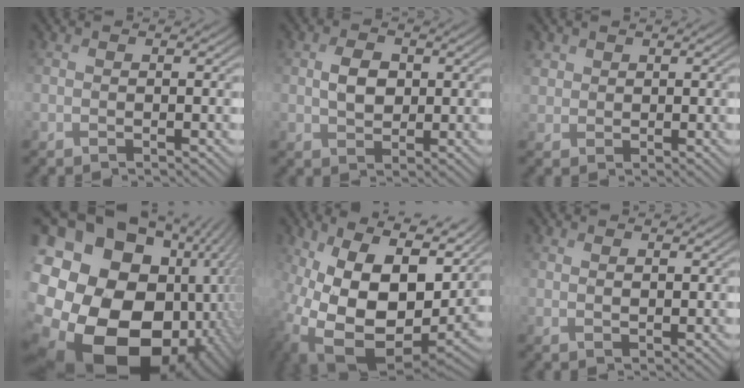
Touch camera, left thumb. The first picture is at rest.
{"total": 3.0, "force": [0.2, 2.3, 1.8], "torque": [-0.044, 0.002, 0.005]}
{"total": 1.7, "force": [0.9, 1.4, -0.6], "torque": [0.002, 0.001, 0.026]}
{"total": 26.2, "force": [-7.3, 21.8, 12.6], "torque": [-0.274, -0.045, -0.129]}
{"total": 17.3, "force": [1.8, 11.5, 12.8], "torque": [-0.266, -0.034, 0.056]}
{"total": 1.2, "force": [1.1, 0.2, 0.5], "torque": [-0.009, -0.004, 0.025]}